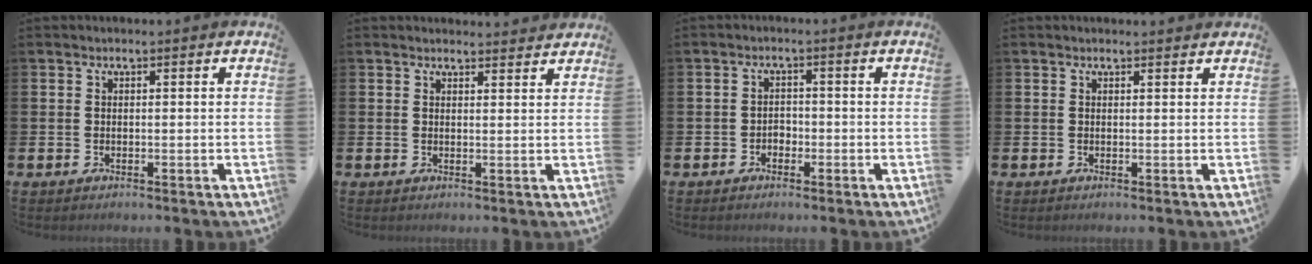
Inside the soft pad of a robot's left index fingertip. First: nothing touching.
{"total": 2.0, "force": [1.9, 0.3, -0.1], "torque": [0.006, -0.011, 0.034]}
{"total": 1.6, "force": [-1.0, 1.2, 0.4], "torque": [-0.009, 0.004, -0.024]}
{"total": 0.6, "force": [0.6, 0.1, 0.1], "torque": [0.004, -0.002, 0.009]}